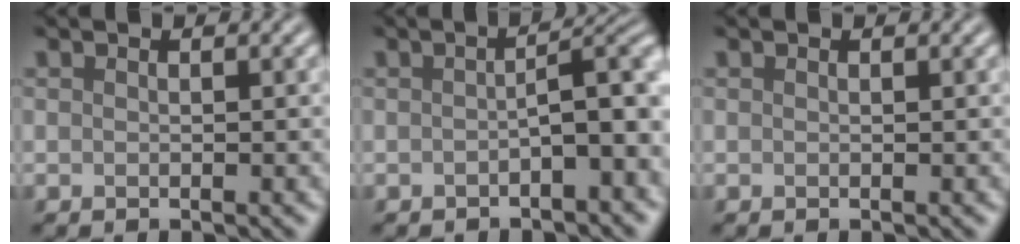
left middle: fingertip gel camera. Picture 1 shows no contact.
{"total": 4.1, "force": [-0.9, 1.1, 3.8], "torque": [-0.052, 0.014, -0.017]}
{"total": 0.0}